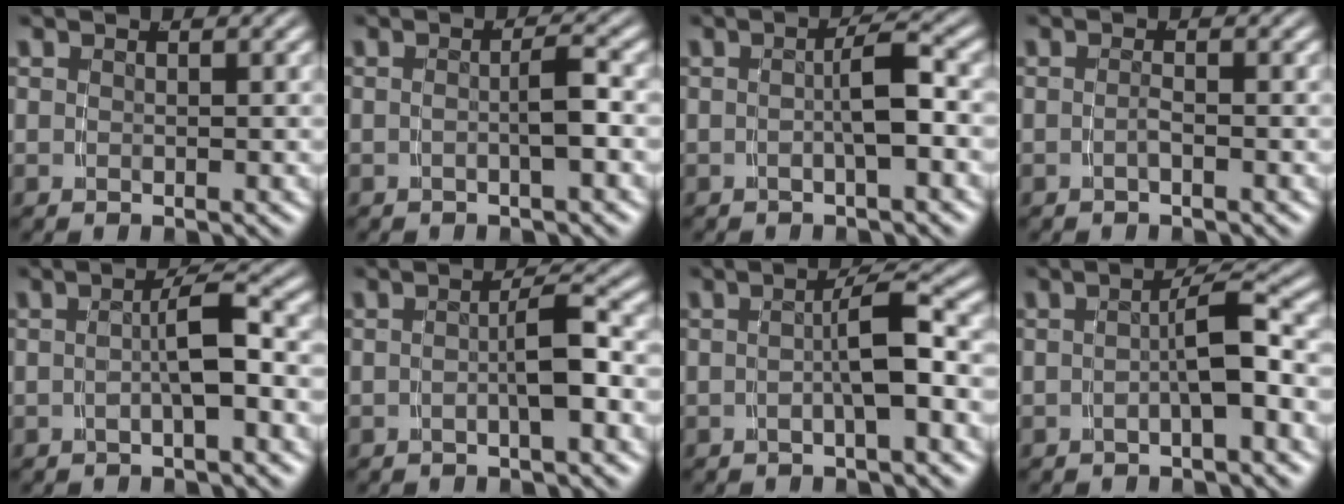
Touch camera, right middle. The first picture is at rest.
{"total": 1.9, "force": [-0.7, -0.4, 1.7], "torque": [-0.024, -0.001, -0.009]}
{"total": 2.6, "force": [-0.7, -0.3, 2.5], "torque": [-0.030, 0.002, -0.010]}
{"total": 1.0, "force": [-0.9, -0.2, 0.6], "torque": [-0.014, 0.000, -0.016]}
{"total": 2.9, "force": [-1.0, -0.1, 2.8], "torque": [-0.037, 0.003, -0.013]}
{"total": 2.7, "force": [-1.0, -0.2, 2.5], "torque": [-0.032, 0.000, -0.014]}
{"total": 3.2, "force": [-0.9, -0.2, 3.1], "torque": [-0.040, 0.004, -0.013]}
{"total": 3.0, "force": [-1.1, -0.2, 2.8], "torque": [-0.034, 0.003, -0.016]}